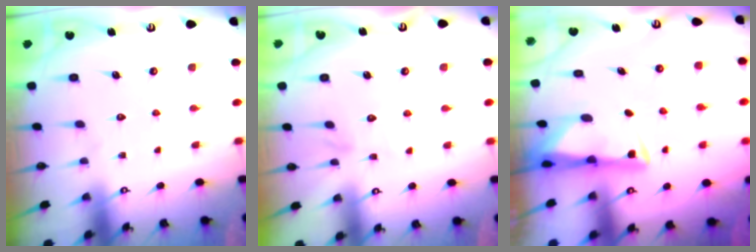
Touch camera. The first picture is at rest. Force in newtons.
{"total": 2.9, "press": 2.9, "slide": 0.3}
{"total": 3.0, "press": 2.9, "slide": 0.5}